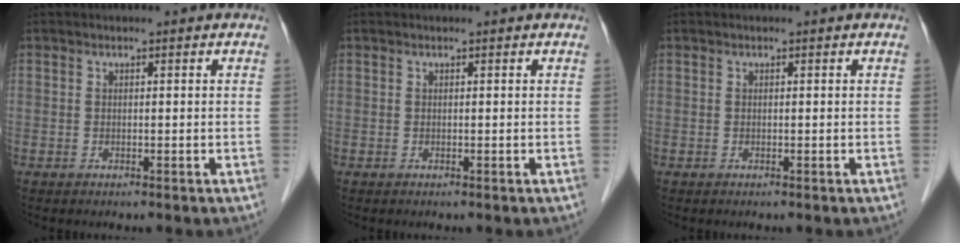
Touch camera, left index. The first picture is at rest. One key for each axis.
{"total": 0.0}
{"total": 0.0}